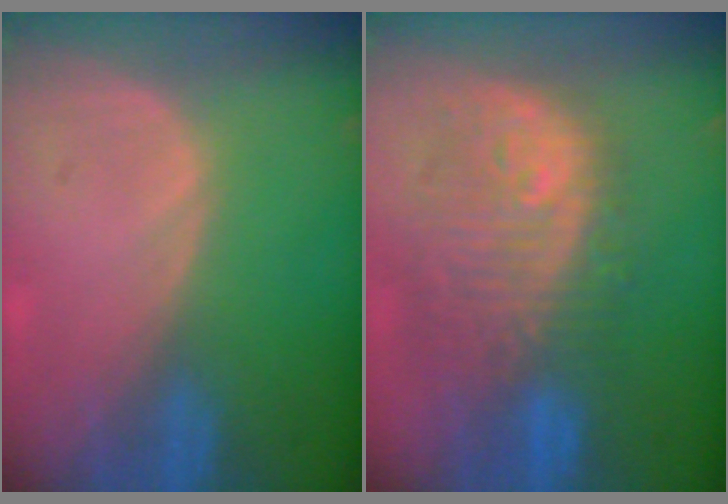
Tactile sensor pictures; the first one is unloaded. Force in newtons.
{"total": 11.3, "press": 10.6, "slide": 3.9}